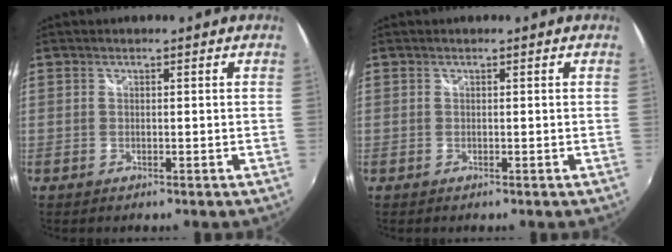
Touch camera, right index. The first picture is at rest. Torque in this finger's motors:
{"motor_torque": [0.00, 0.00, 0.03, 0.00]}